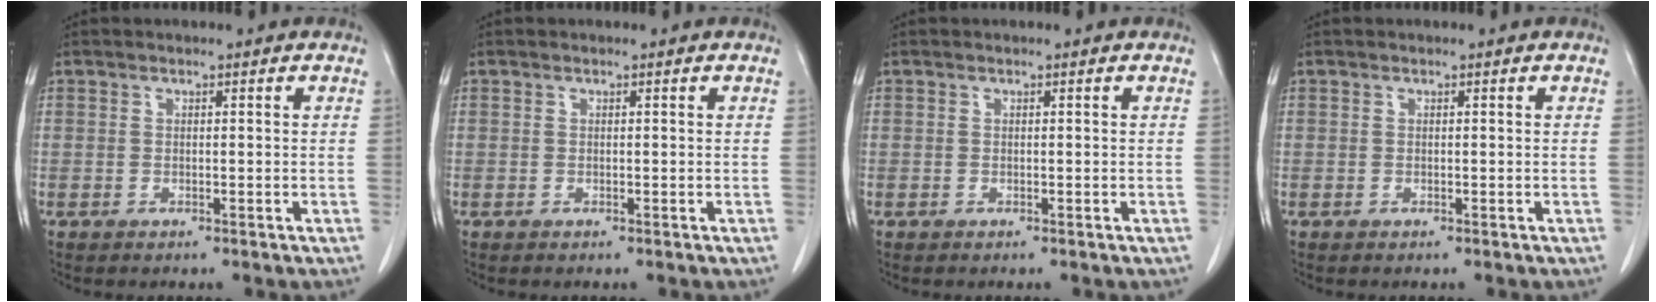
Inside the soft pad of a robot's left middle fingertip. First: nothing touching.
{"total": 0.0}
{"total": 0.0}
{"total": 0.0}